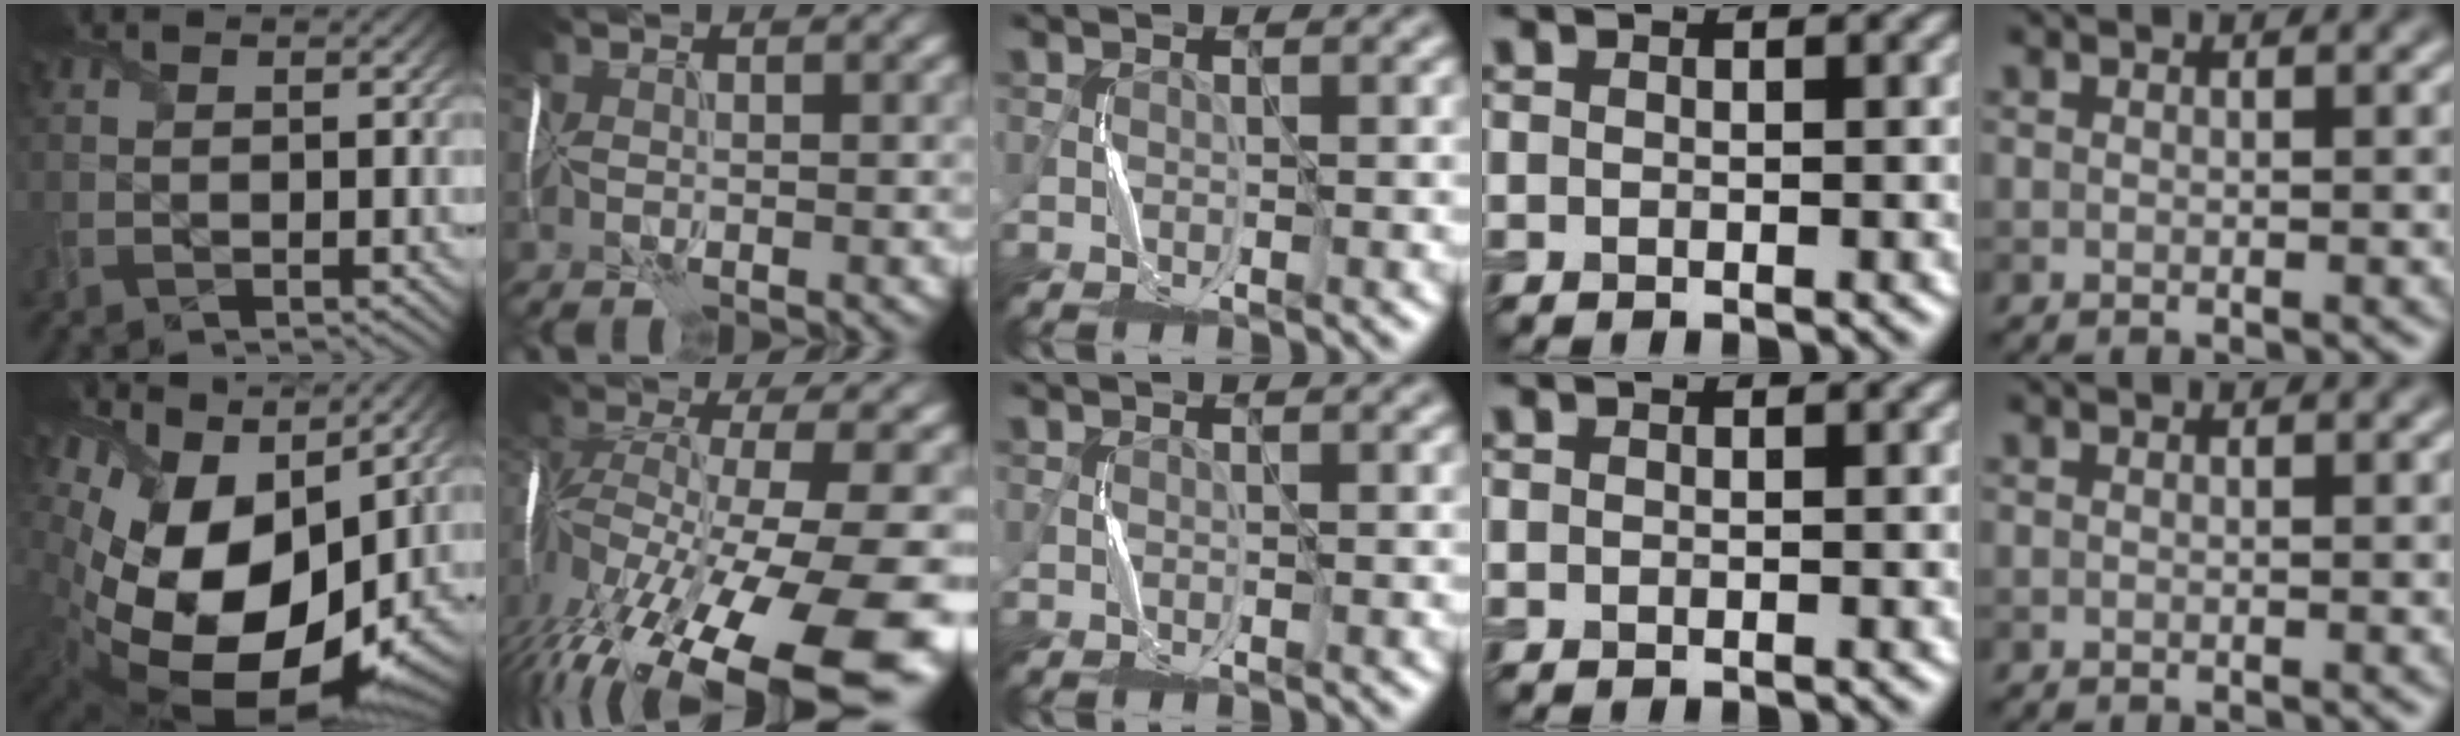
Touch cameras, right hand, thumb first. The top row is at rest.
{"thumb": {"total": 19.8, "force": [2.0, 12.5, 15.3], "torque": [-0.318, -0.038, 0.064]}, "index": {"total": 15.7, "force": [-8.2, 5.8, 12.1], "torque": [-0.234, -0.046, -0.108]}}